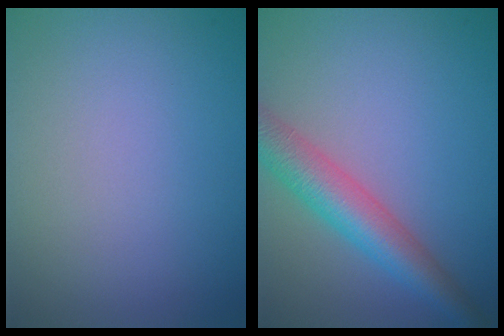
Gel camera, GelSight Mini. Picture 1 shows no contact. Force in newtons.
{"total": 5.3, "press": 5.3, "slide": 0.2}